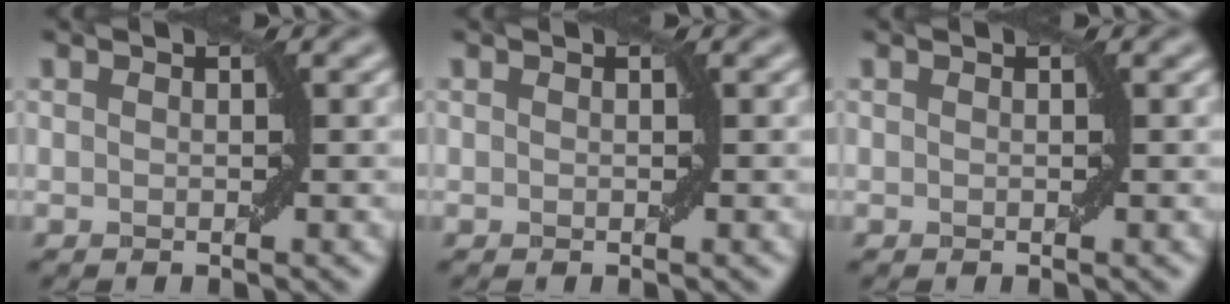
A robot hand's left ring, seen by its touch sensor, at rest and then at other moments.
{"total": 0.0}
{"total": 0.0}